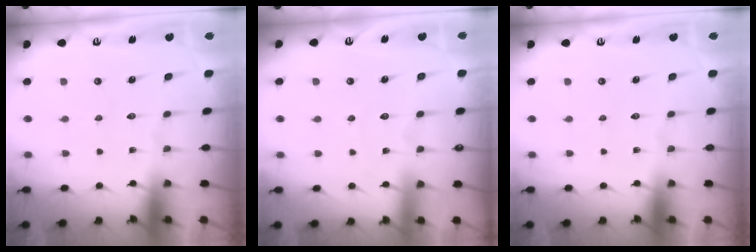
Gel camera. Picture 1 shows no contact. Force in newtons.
{"total": 2.7, "press": 2.7, "slide": 0.4}
{"total": 0.0}